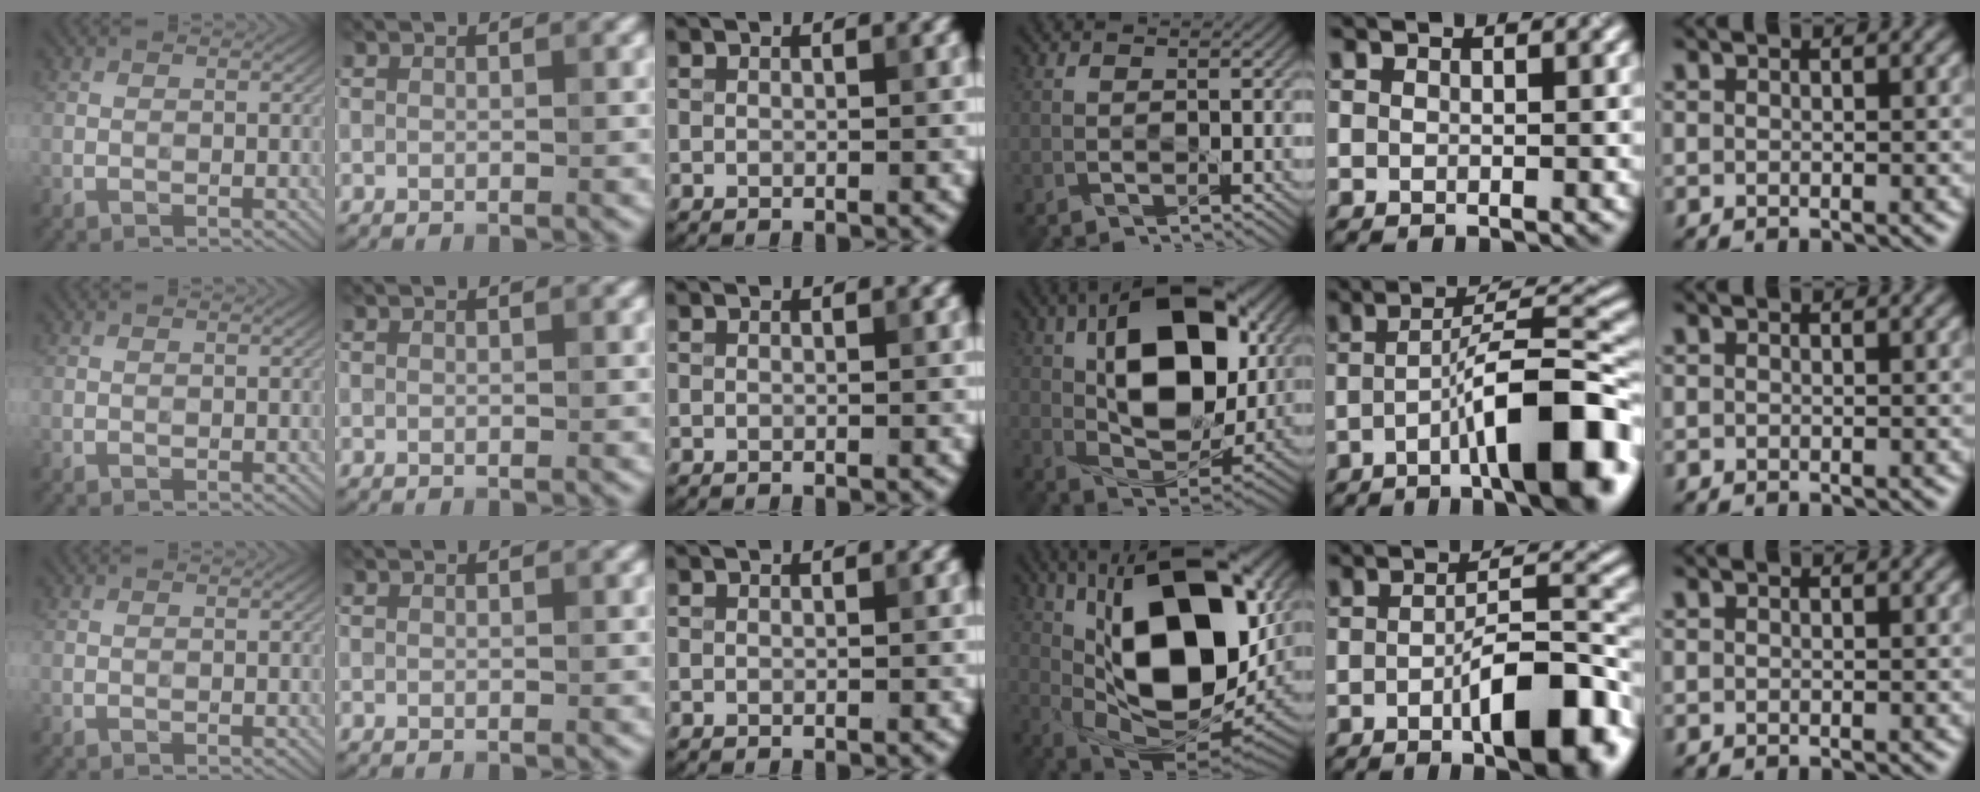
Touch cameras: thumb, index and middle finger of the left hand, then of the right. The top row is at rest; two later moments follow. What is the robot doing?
{"motion": "pour", "object": "plastic test tube"}